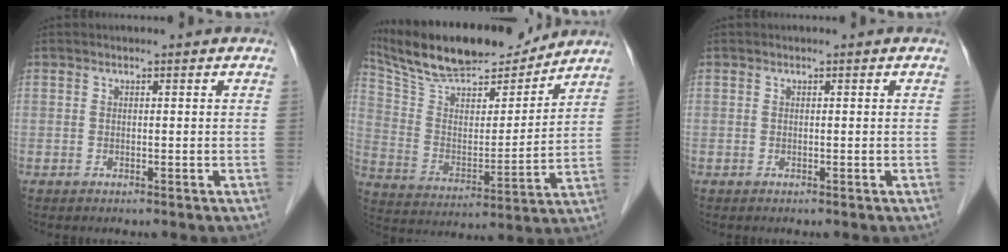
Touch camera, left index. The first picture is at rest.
{"total": 19.7, "force": [17.4, 4.2, 8.2], "torque": [-0.145, 0.009, 0.300]}
{"total": 0.0}